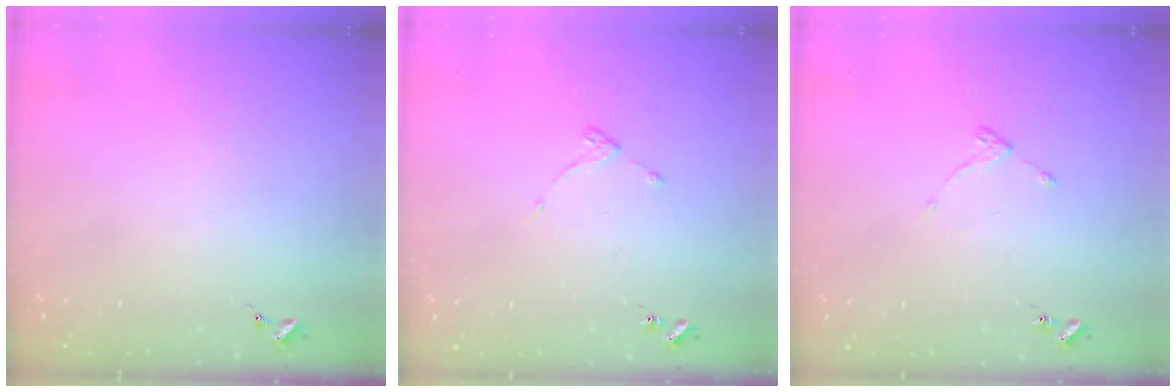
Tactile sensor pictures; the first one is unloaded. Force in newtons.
{"total": 3.7, "press": 3.6, "slide": 0.5}
{"total": 3.7, "press": 3.6, "slide": 0.5}